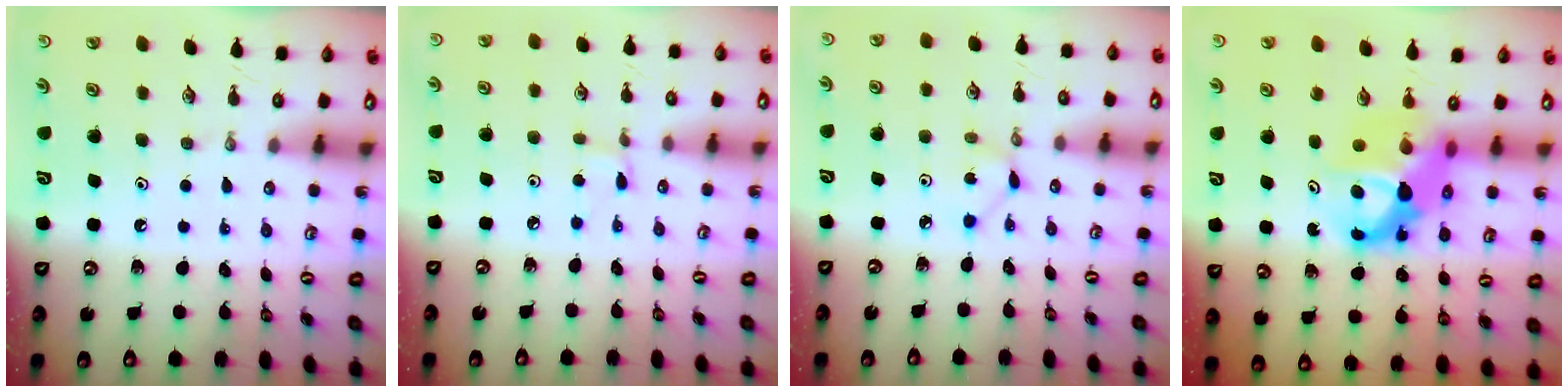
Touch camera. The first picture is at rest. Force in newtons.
{"total": 1.9, "press": 1.9, "slide": 0.2}
{"total": 1.4, "press": 1.4, "slide": 0.2}
{"total": 9.5, "press": 9.5, "slide": 0.7}